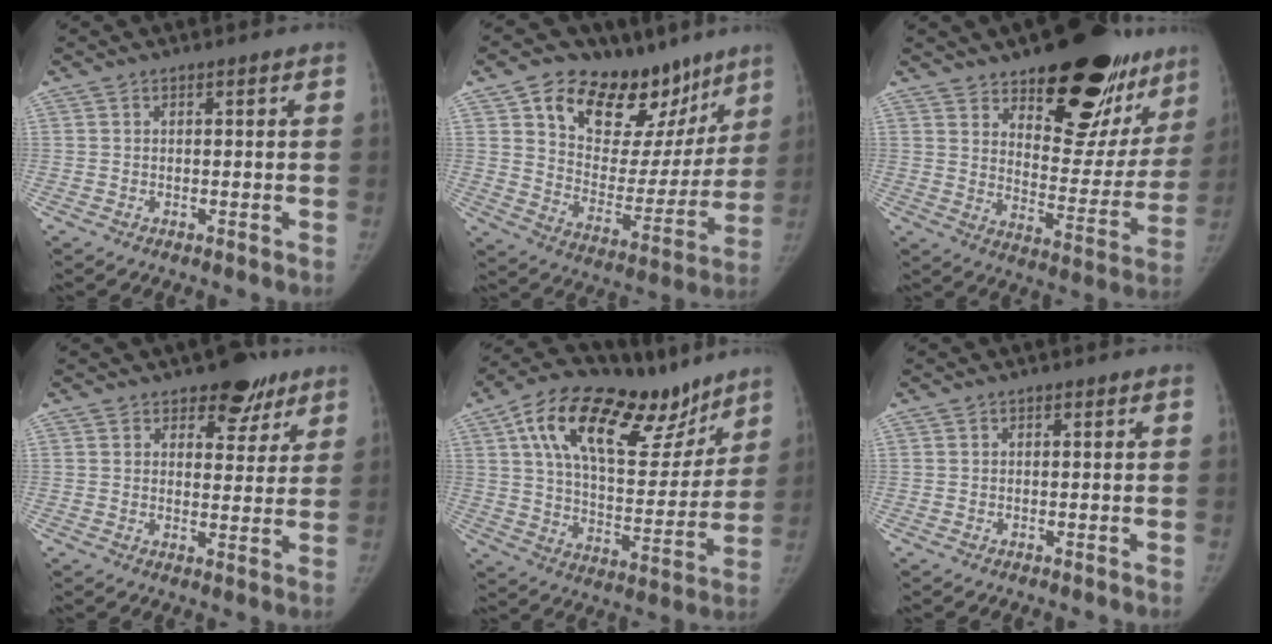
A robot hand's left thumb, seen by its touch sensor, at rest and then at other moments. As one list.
[{"total": 25.6, "force": [15.7, 14.4, 14.1], "torque": [-0.150, -0.055, 0.247]}, {"total": 25.7, "force": [17.1, 11.3, 15.6], "torque": [-0.162, -0.100, 0.244]}, {"total": 7.2, "force": [5.0, 4.3, 3.0], "torque": [0.006, -0.024, 0.068]}, {"total": 27.5, "force": [16.0, 12.4, 18.6], "torque": [-0.246, -0.023, 0.258]}, {"total": 0.0}]